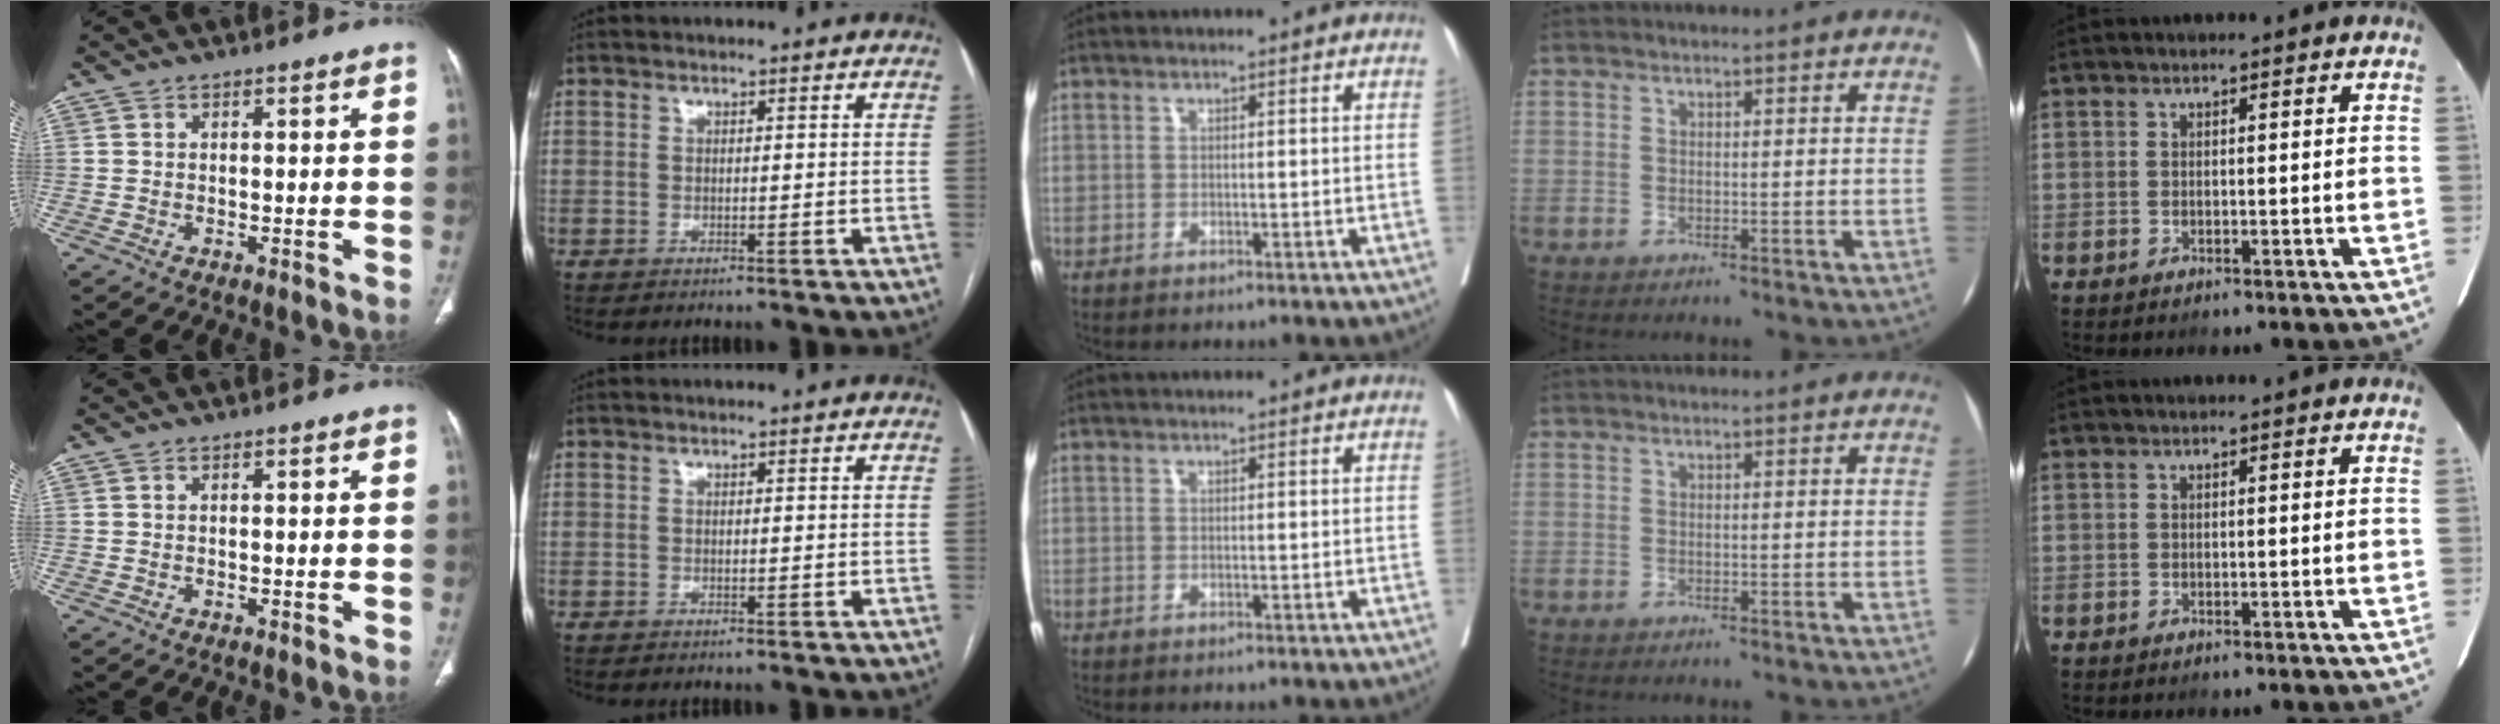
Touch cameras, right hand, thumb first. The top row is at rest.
{}